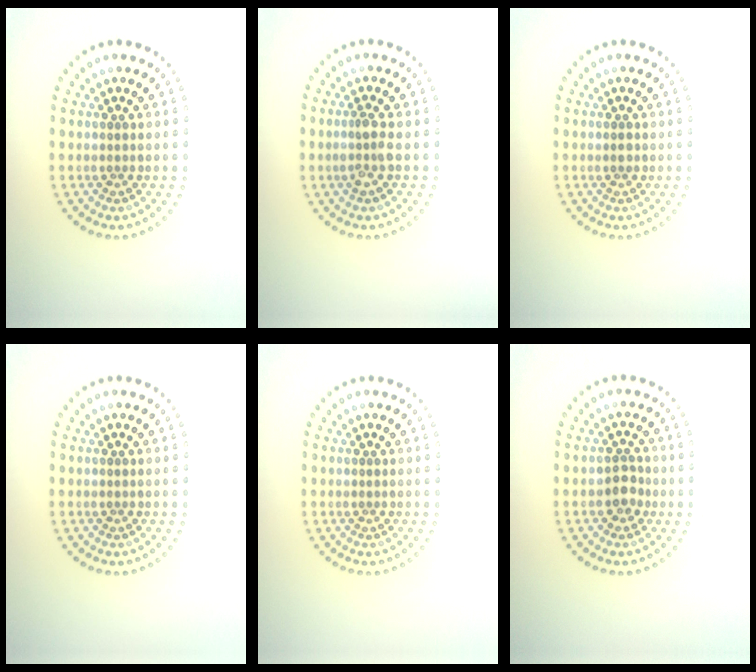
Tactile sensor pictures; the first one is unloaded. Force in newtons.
{"total": 1.8, "press": 1.6, "slide": 0.7}
{"total": 0.7, "press": 0.7, "slide": 0.0}
{"total": 0.0}
{"total": 0.0}
{"total": 2.0, "press": 1.8, "slide": 0.8}